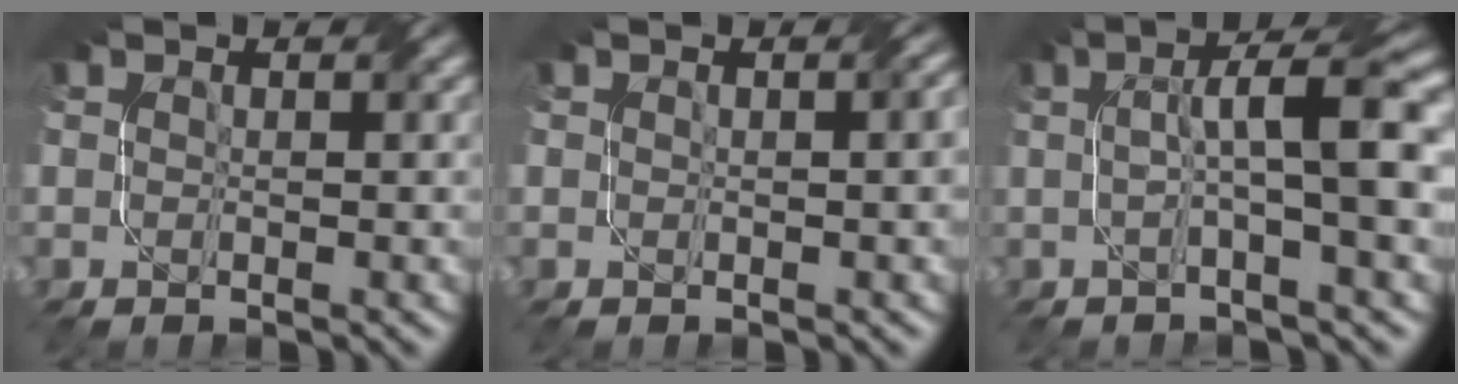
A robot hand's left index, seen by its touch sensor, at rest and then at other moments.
{"total": 1.5, "force": [0.2, 0.3, 1.5], "torque": [-0.016, 0.005, 0.002]}
{"total": 6.7, "force": [0.7, 1.0, 6.6], "torque": [-0.100, 0.017, 0.006]}